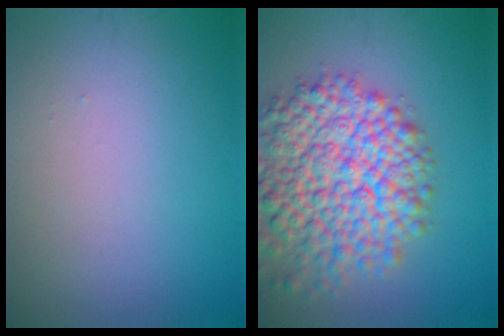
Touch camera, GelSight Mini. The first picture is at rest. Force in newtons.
{"total": 10.1, "press": 10.1, "slide": 0.5}